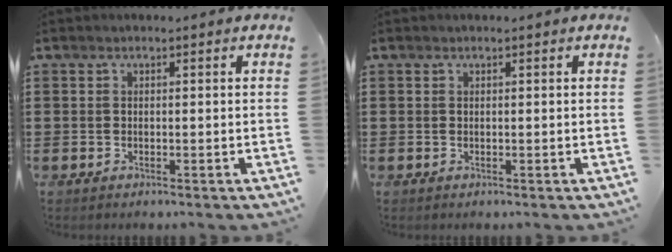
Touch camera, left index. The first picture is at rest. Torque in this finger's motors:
{"motor_torque": [-1.03, 1.11, -0.01, -0.01]}